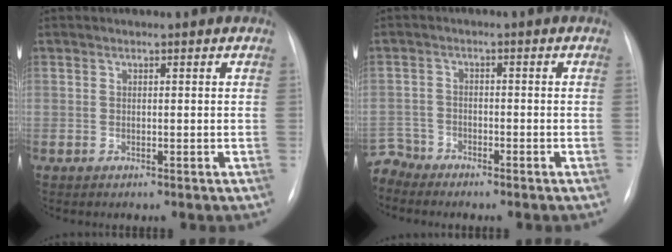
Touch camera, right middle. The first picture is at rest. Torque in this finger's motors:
{"motor_torque": [-0.11, -0.31, -0.07, -0.07]}